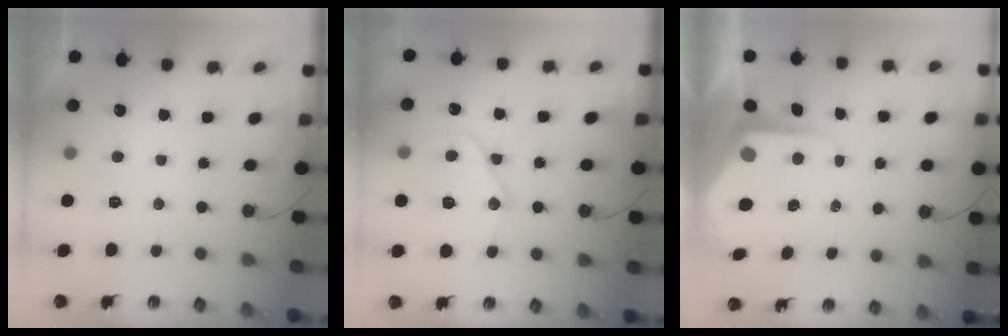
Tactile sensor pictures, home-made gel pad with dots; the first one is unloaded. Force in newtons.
{"total": 13.3, "press": 13.3, "slide": 1.0}
{"total": 8.8, "press": 8.7, "slide": 1.1}